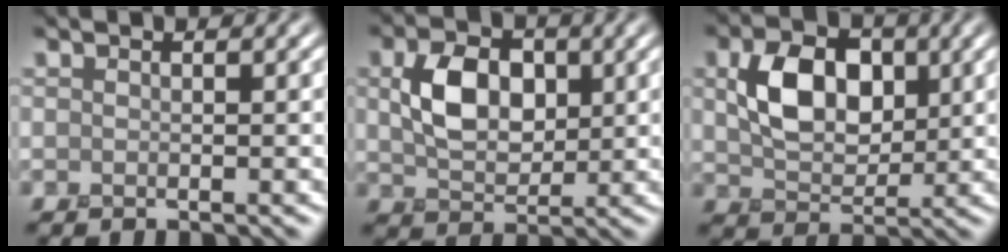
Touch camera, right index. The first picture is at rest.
{"total": 4.9, "force": [0.3, 3.5, 3.4], "torque": [-0.073, -0.004, 0.002]}
{"total": 5.6, "force": [0.7, 3.9, 4.0], "torque": [-0.080, -0.004, 0.009]}